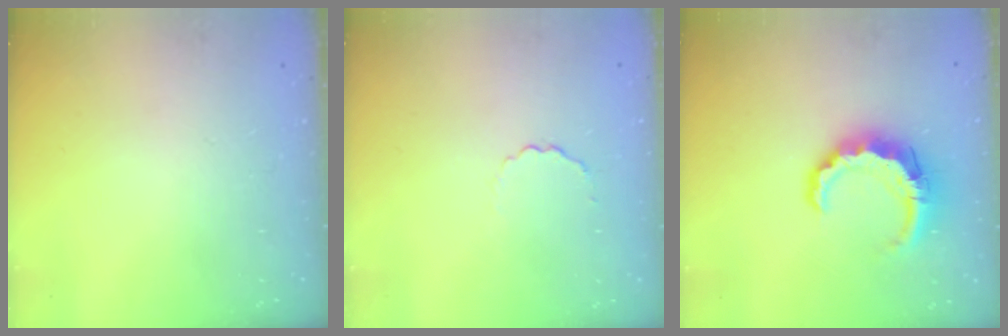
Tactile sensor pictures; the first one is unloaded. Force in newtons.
{"total": 2.2, "press": 2.1, "slide": 0.8}
{"total": 9.9, "press": 9.7, "slide": 1.7}